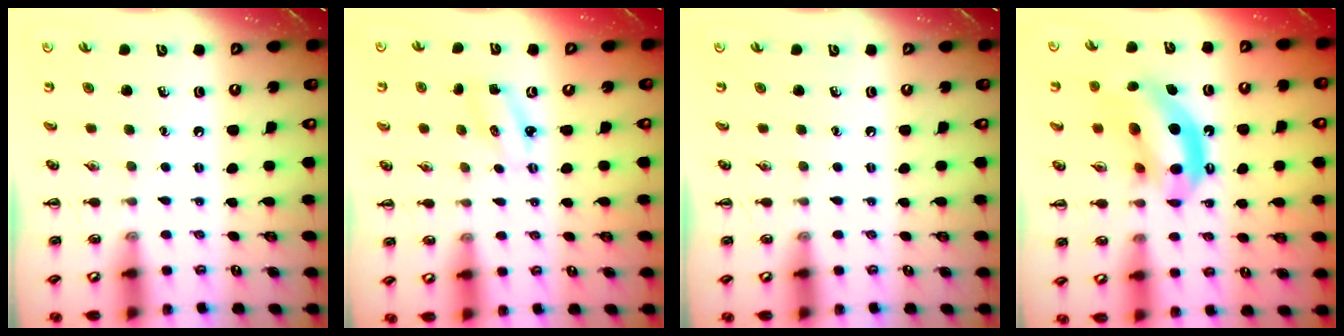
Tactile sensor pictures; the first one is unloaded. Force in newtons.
{"total": 2.0, "press": 1.9, "slide": 0.6}
{"total": 0.0}
{"total": 14.4, "press": 13.8, "slide": 4.2}